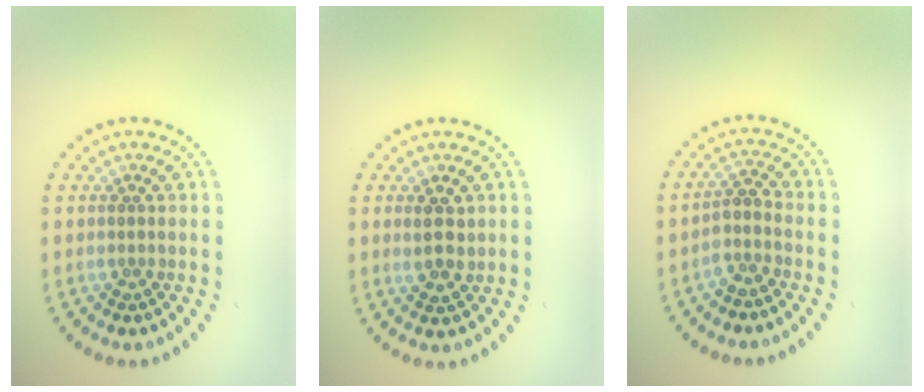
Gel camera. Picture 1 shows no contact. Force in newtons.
{"total": 2.2, "press": 2.1, "slide": 0.5}
{"total": 1.8, "press": 1.4, "slide": 1.2}